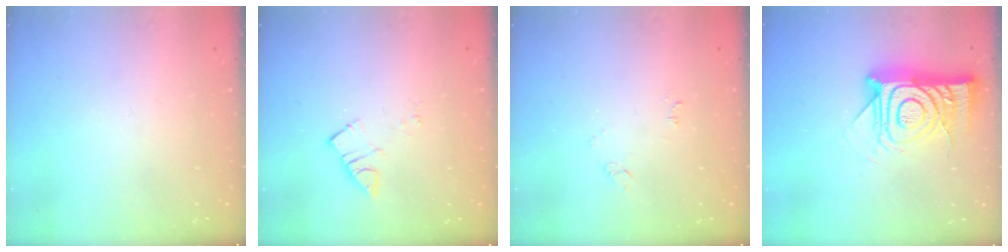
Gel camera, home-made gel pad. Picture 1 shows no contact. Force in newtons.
{"total": 4.5, "press": 4.5, "slide": 0.4}
{"total": 5.8, "press": 5.8, "slide": 0.6}
{"total": 17.9, "press": 17.9, "slide": 1.3}